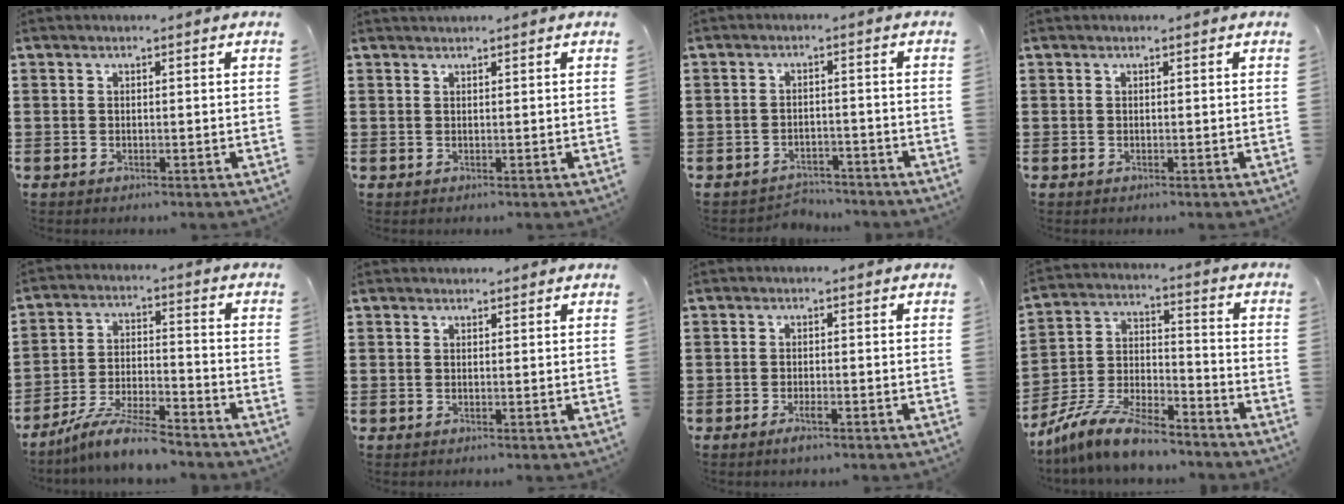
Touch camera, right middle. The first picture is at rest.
{"total": 0.6, "force": [0.6, 0.2, 0.0], "torque": [-0.002, 0.000, 0.012]}
{"total": 3.1, "force": [-3.0, 0.7, -0.3], "torque": [-0.002, 0.001, -0.067]}
{"total": 0.0}
{"total": 7.9, "force": [-7.2, 0.6, 3.2], "torque": [-0.067, 0.006, -0.140]}
{"total": 0.7, "force": [0.6, 0.4, -0.1], "torque": [0.009, -0.001, 0.009]}
{"total": 1.9, "force": [-1.1, 0.4, 1.5], "torque": [-0.034, -0.007, -0.021]}
{"total": 10.2, "force": [-8.8, 2.2, 4.7], "torque": [-0.100, 0.022, -0.176]}